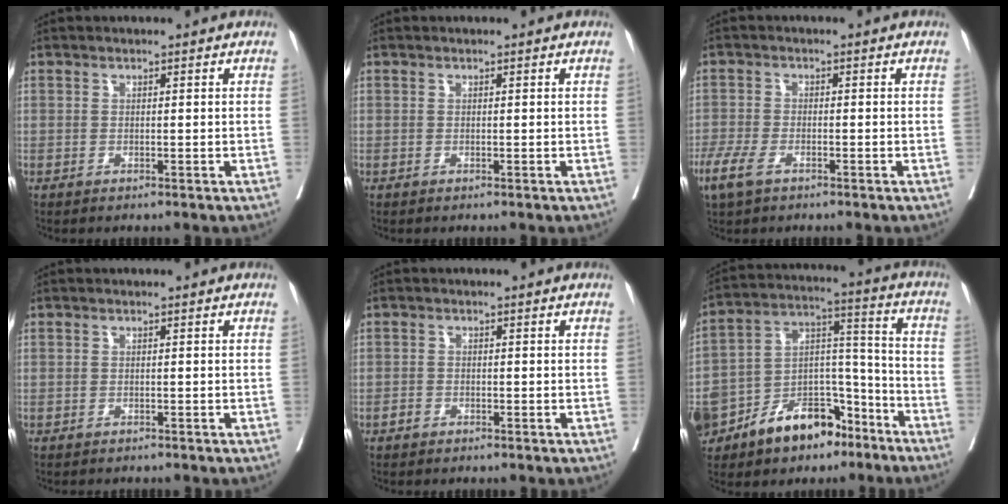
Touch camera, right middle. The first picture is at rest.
{"total": 0.0}
{"total": 3.9, "force": [-3.2, 0.5, 2.3], "torque": [-0.056, -0.006, -0.070]}
{"total": 1.1, "force": [-1.0, 0.3, 0.2], "torque": [-0.007, 0.000, -0.014]}
{"total": 0.9, "force": [-0.7, 0.5, 0.3], "torque": [-0.004, 0.004, -0.013]}
{"total": 23.0, "force": [-14.3, 12.6, 12.8], "torque": [-0.295, 0.019, -0.239]}